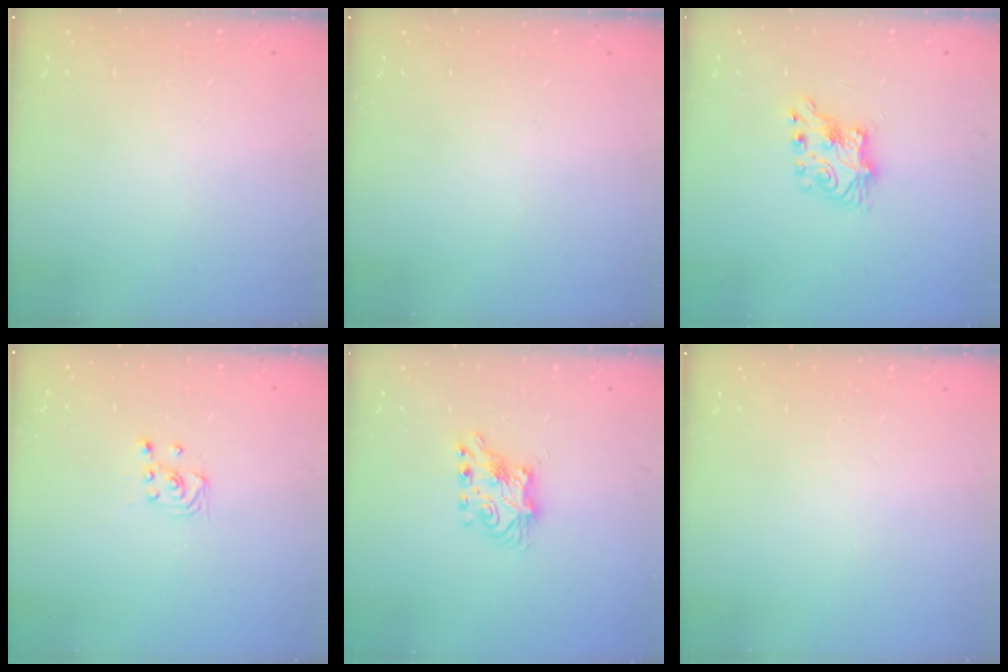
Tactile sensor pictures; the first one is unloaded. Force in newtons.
{"total": 0.0}
{"total": 7.5, "press": 7.5, "slide": 0.4}
{"total": 3.0, "press": 2.8, "slide": 1.1}
{"total": 7.3, "press": 7.2, "slide": 0.6}
{"total": 0.0}